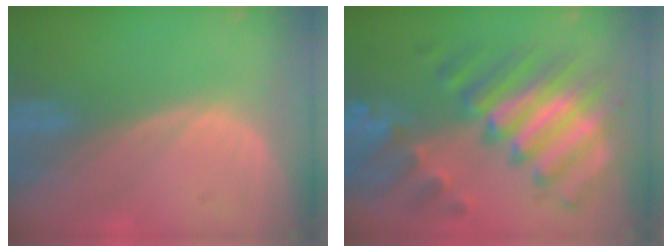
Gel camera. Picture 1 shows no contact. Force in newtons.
{"total": 11.8, "press": 11.8, "slide": 1.2}